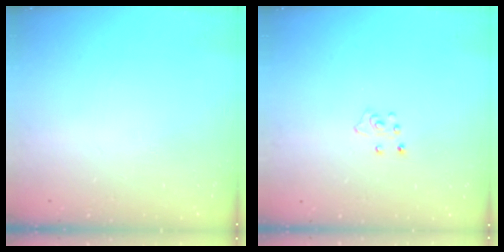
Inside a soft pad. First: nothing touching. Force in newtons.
{"total": 5.0, "press": 5.0, "slide": 0.3}